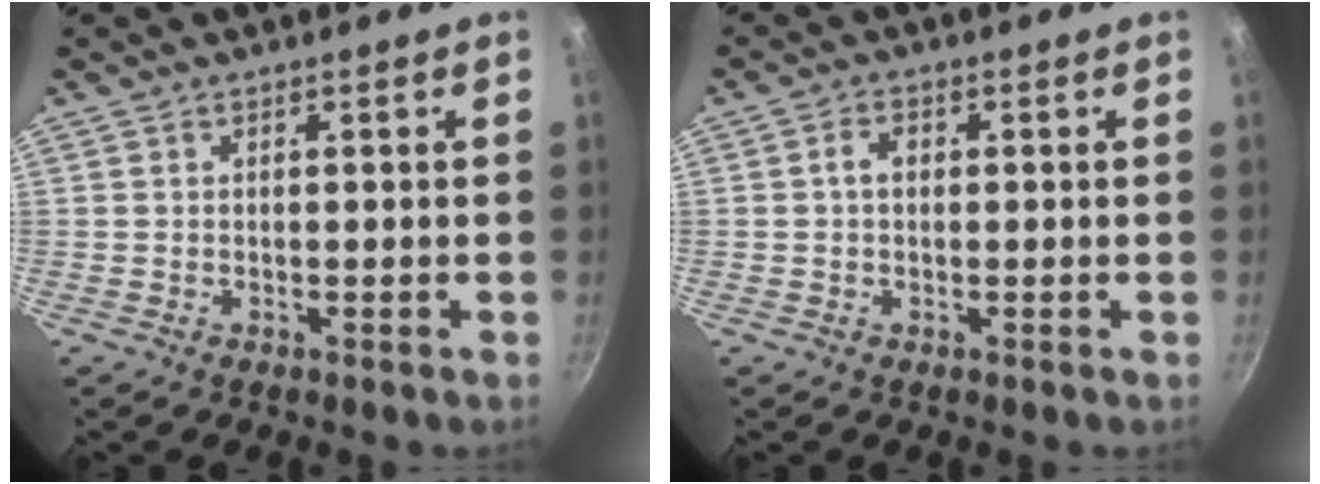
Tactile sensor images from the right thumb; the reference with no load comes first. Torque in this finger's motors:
{"motor_torque": [0.33, 1.15, 0.65, -0.20, 0.02]}